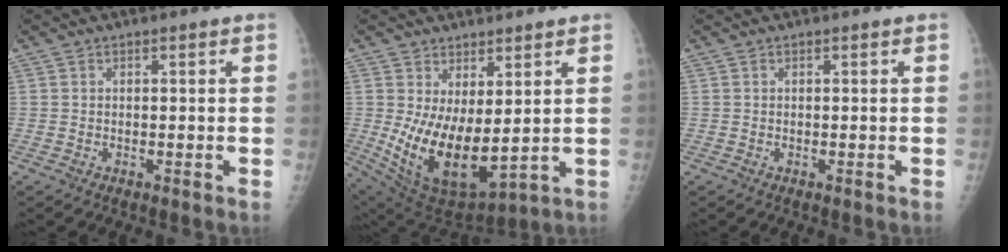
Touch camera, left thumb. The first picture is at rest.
{"total": 13.2, "force": [1.6, 5.8, 11.7], "torque": [-0.204, -0.041, 0.055]}
{"total": 0.0}